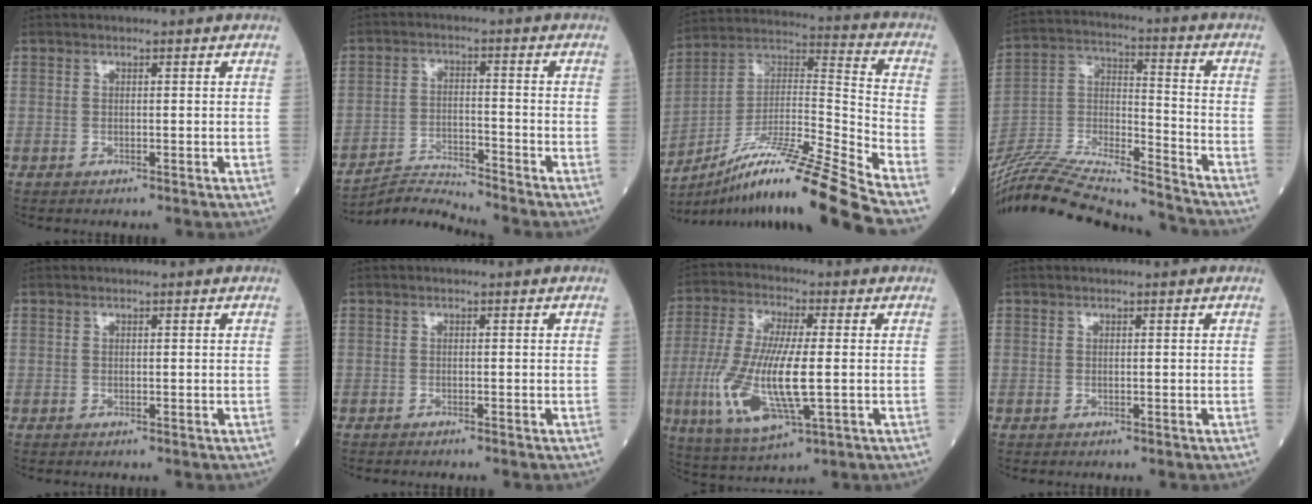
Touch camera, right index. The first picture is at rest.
{"total": 5.8, "force": [-5.5, -1.7, -0.8], "torque": [-0.001, -0.010, -0.101]}
{"total": 20.7, "force": [-16.3, -2.1, 12.7], "torque": [-0.223, -0.006, -0.295]}
{"total": 27.5, "force": [-25.6, 2.1, 9.8], "torque": [-0.210, -0.028, -0.421]}
{"total": 0.0}
{"total": 1.3, "force": [-1.1, -0.1, 0.6], "torque": [-0.010, 0.000, -0.015]}
{"total": 14.5, "force": [-2.3, 3.3, 14.0], "torque": [-0.300, -0.017, -0.037]}
{"total": 0.0}